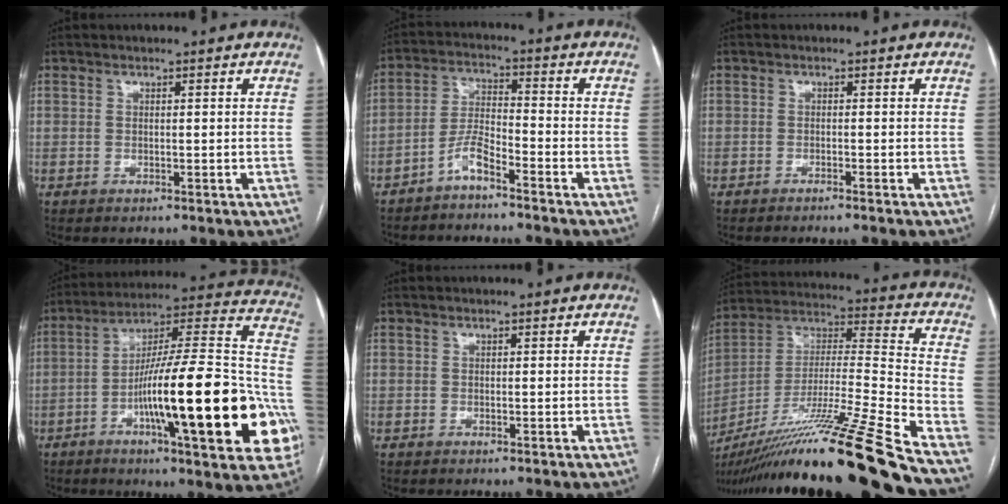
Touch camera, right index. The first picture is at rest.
{"total": 4.6, "force": [-3.5, 0.7, 2.9], "torque": [-0.064, 0.002, -0.072]}
{"total": 1.7, "force": [-1.4, -0.3, 0.8], "torque": [-0.012, 0.003, -0.021]}
{"total": 29.3, "force": [-8.4, 3.7, 27.8], "torque": [-0.339, 0.003, -0.130]}
{"total": 0.0}
{"total": 28.7, "force": [-21.8, -2.3, 18.5], "torque": [-0.292, -0.037, -0.383]}